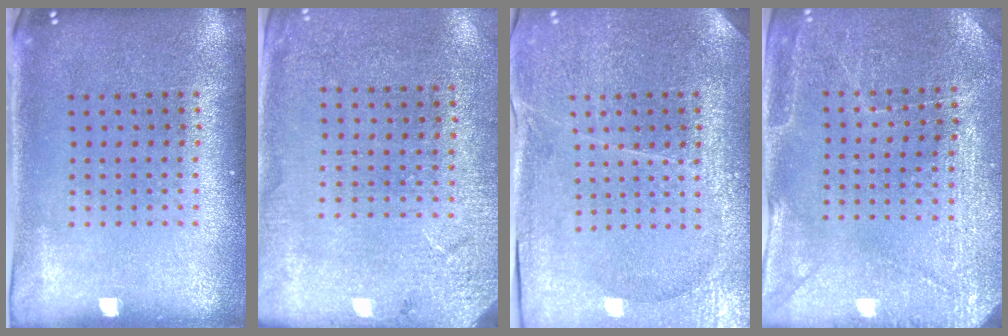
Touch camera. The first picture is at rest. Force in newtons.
{"total": 2.6, "press": 2.5, "slide": 0.7}
{"total": 3.8, "press": 3.5, "slide": 1.5}
{"total": 2.9, "press": 2.9, "slide": 0.2}